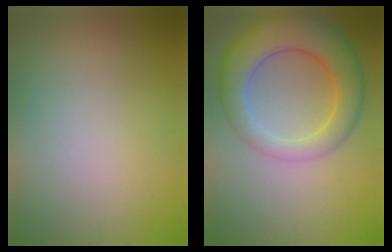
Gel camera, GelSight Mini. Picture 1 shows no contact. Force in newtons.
{"total": 7.6, "press": 7.6, "slide": 0.3}